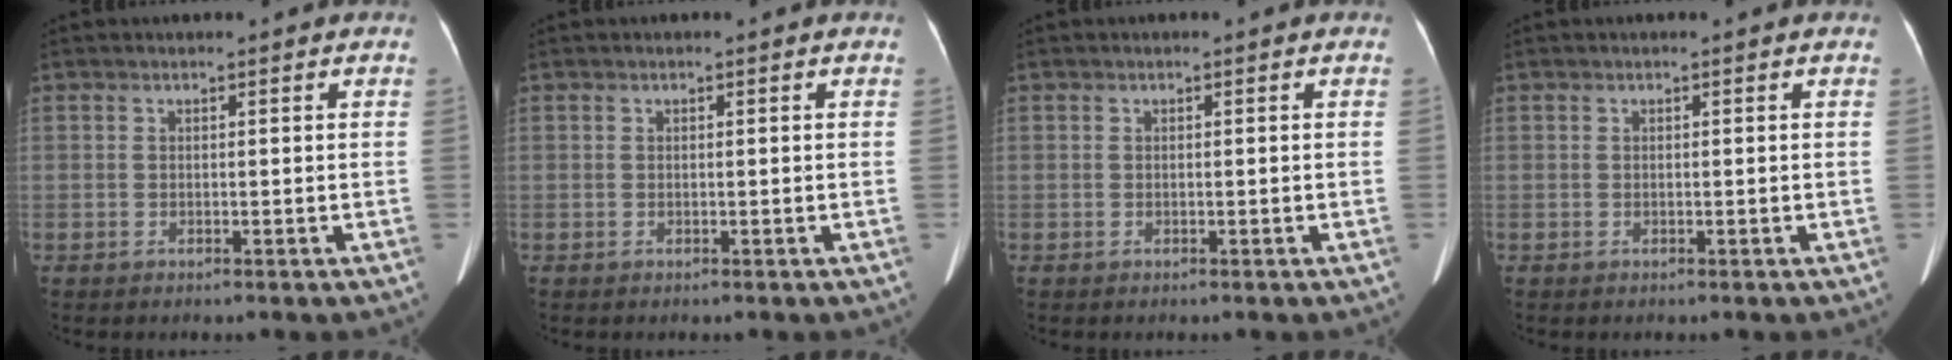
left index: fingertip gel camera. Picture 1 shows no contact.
{"total": 0.0}
{"total": 0.0}
{"total": 0.0}